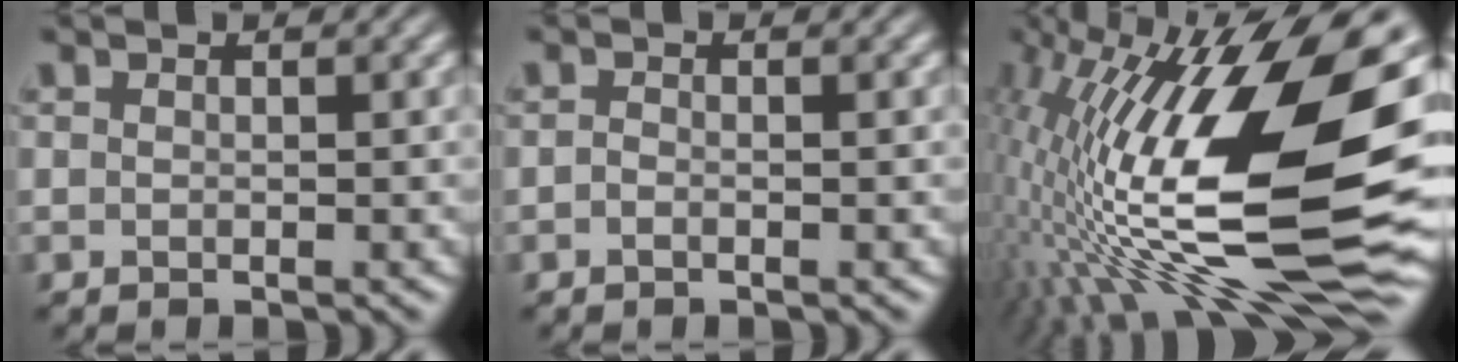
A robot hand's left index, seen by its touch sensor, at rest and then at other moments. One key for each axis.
{"total": 0.6, "fx": -0.3, "fy": 0.2, "fz": 0.4, "tx": -0.012, "ty": -0.005, "tz": -0.010}
{"total": 19.3, "fx": 1.8, "fy": 6.8, "fz": 17.9, "tx": -0.323, "ty": 0.009, "tz": 0.019}